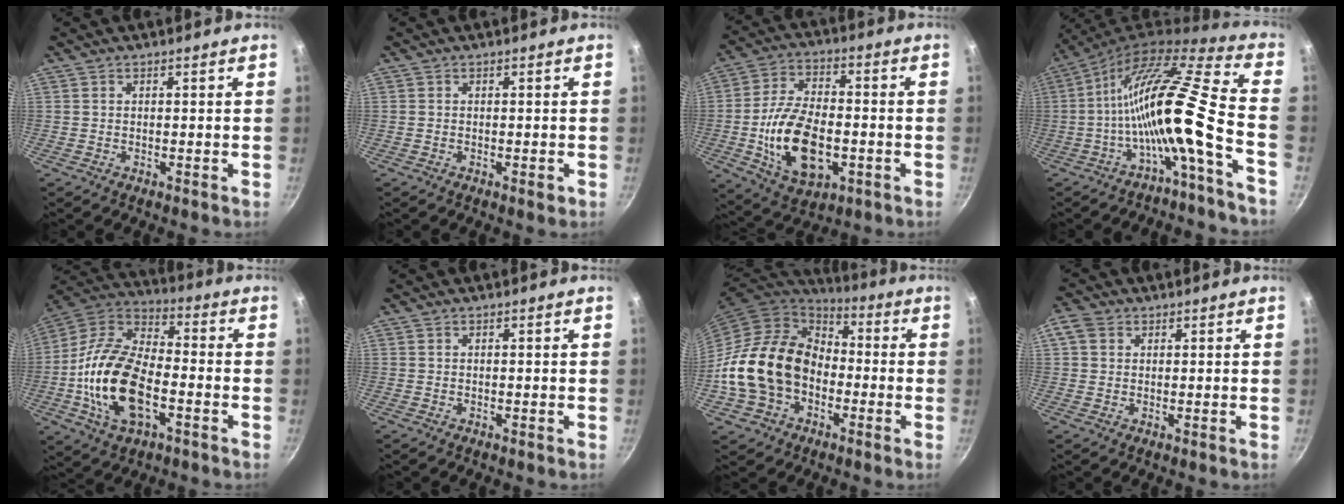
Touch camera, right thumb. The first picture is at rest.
{"total": 1.1, "force": [-0.5, 0.5, 0.9], "torque": [-0.014, 0.001, -0.009]}
{"total": 17.2, "force": [-3.5, 9.7, 13.8], "torque": [-0.240, 0.020, -0.056]}
{"total": 15.4, "force": [-5.6, 0.5, 14.3], "torque": [-0.232, 0.047, -0.105]}
{"total": 20.0, "force": [-4.9, 10.6, 16.2], "torque": [-0.300, 0.033, -0.106]}
{"total": 0.0}
{"total": 19.5, "force": [-3.6, 14.9, 12.0], "torque": [-0.196, 0.052, -0.070]}
{"total": 3.5, "force": [1.2, 2.8, 1.7], "torque": [-0.029, 0.004, 0.015]}